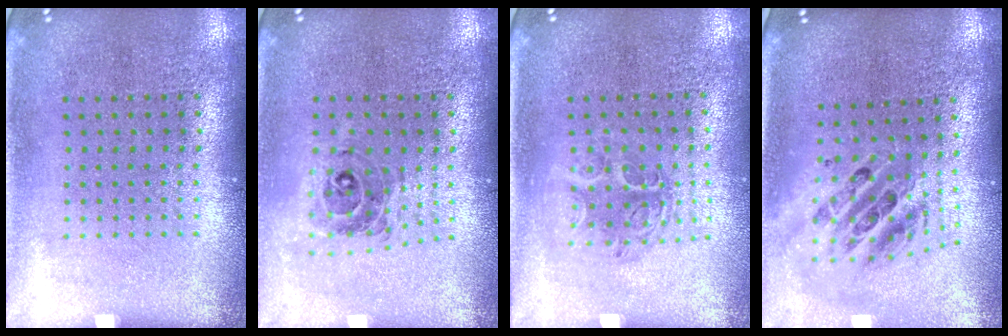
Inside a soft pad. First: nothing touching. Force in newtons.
{"total": 0.7, "press": 0.7, "slide": 0.1}
{"total": 1.2, "press": 1.1, "slide": 0.4}
{"total": 2.2, "press": 1.7, "slide": 1.4}